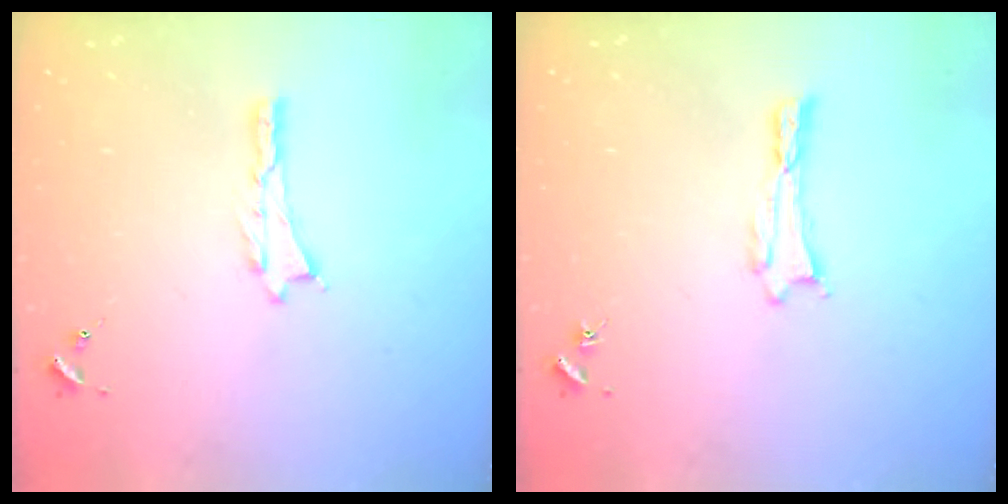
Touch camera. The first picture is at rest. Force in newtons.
{"total": 0.0}